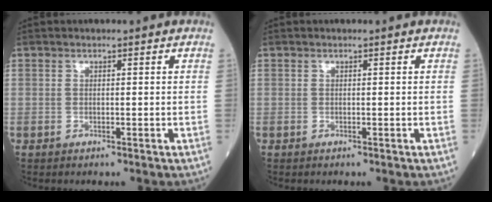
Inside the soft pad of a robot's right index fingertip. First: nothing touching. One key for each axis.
{"total": 0.0}